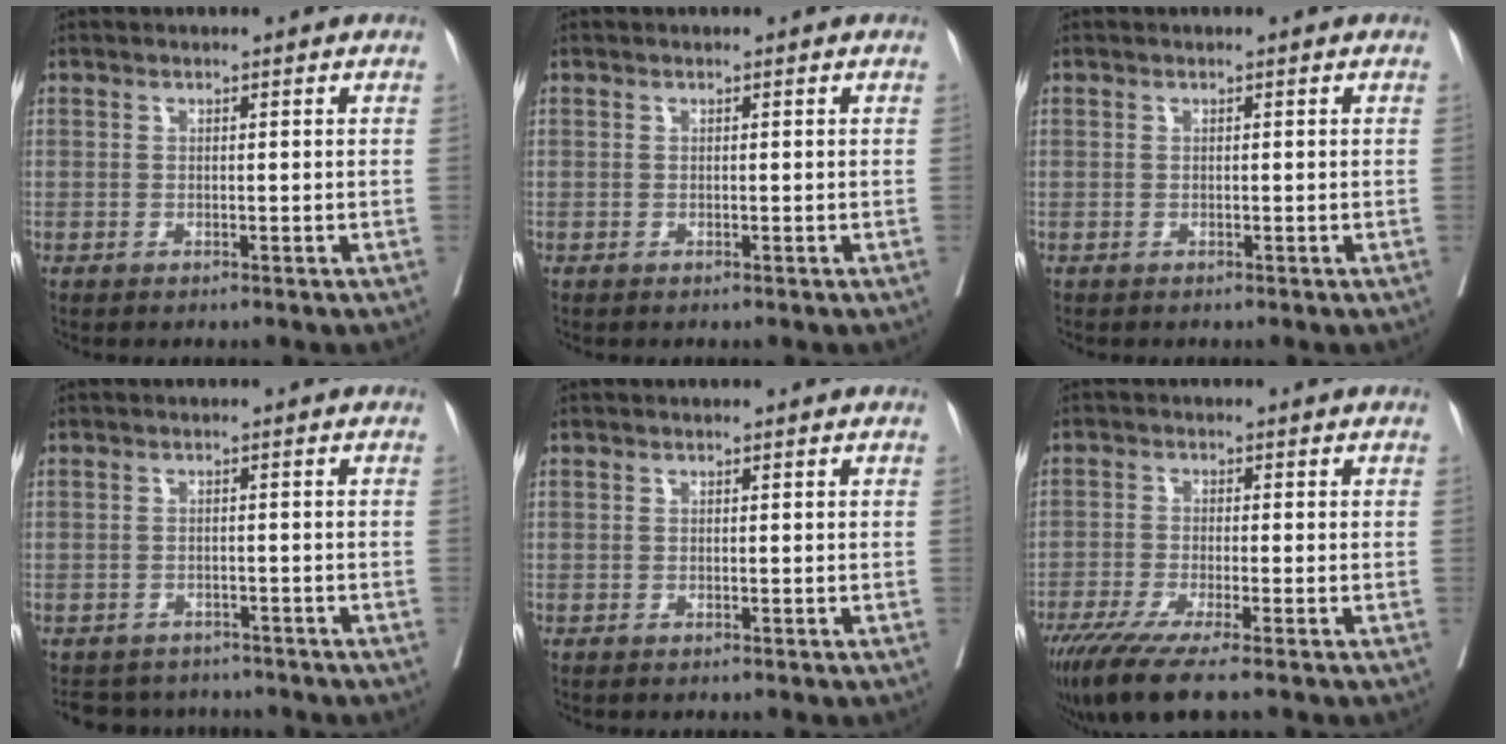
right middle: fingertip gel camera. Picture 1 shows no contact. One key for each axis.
{"total": 0.0}
{"total": 0.0}
{"total": 6.7, "fx": -6.2, "fy": 2.3, "fz": 0.5, "tx": -0.012, "ty": 0.005, "tz": -0.079}
{"total": 0.0}
{"total": 8.7, "fx": -6.3, "fy": 0.2, "fz": 6.0, "tx": -0.098, "ty": -0.024, "tz": -0.108}